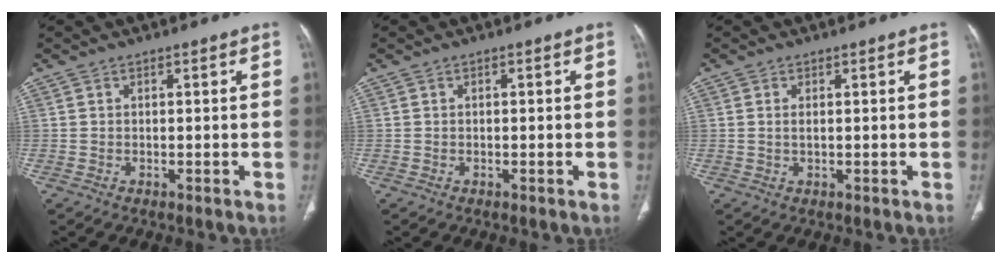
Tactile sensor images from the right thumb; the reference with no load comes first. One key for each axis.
{"total": 0.0}
{"total": 0.9, "fx": 0.2, "fy": 0.3, "fz": 0.8, "tx": -0.021, "ty": 0.001, "tz": 0.005}